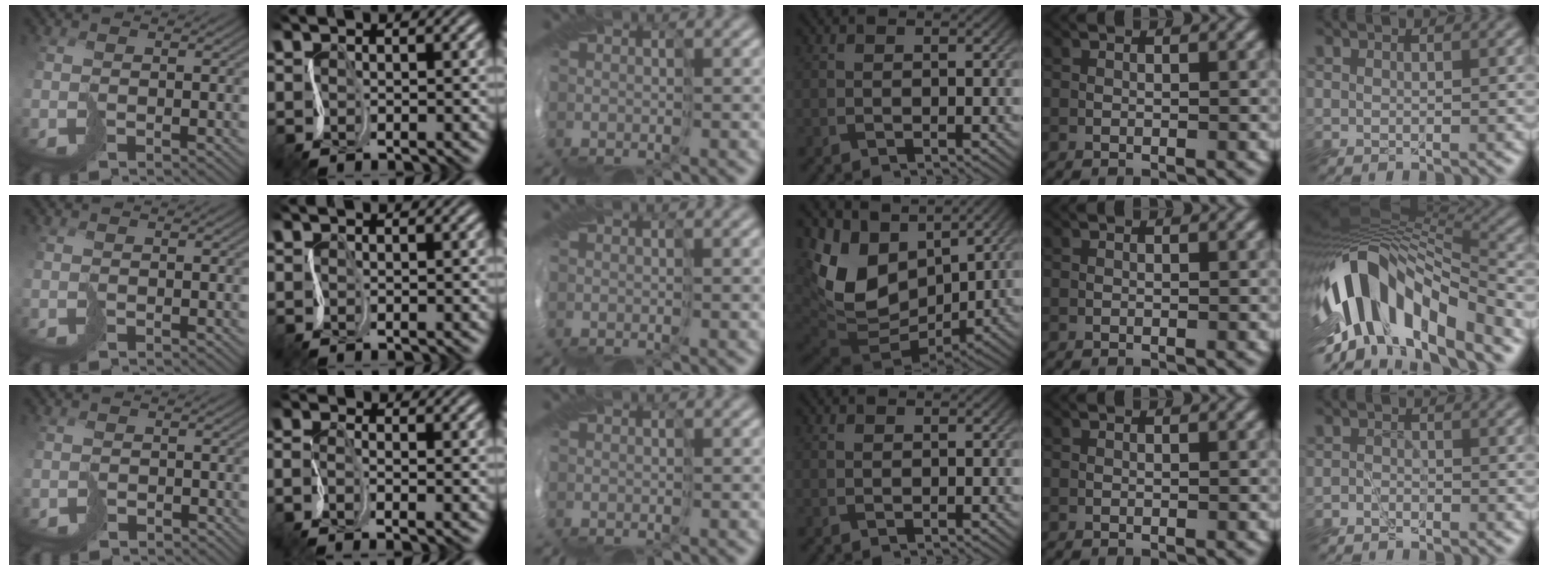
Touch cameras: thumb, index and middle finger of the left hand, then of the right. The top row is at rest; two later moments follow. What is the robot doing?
{"motion": "cut", "object": "bubble wrap"}